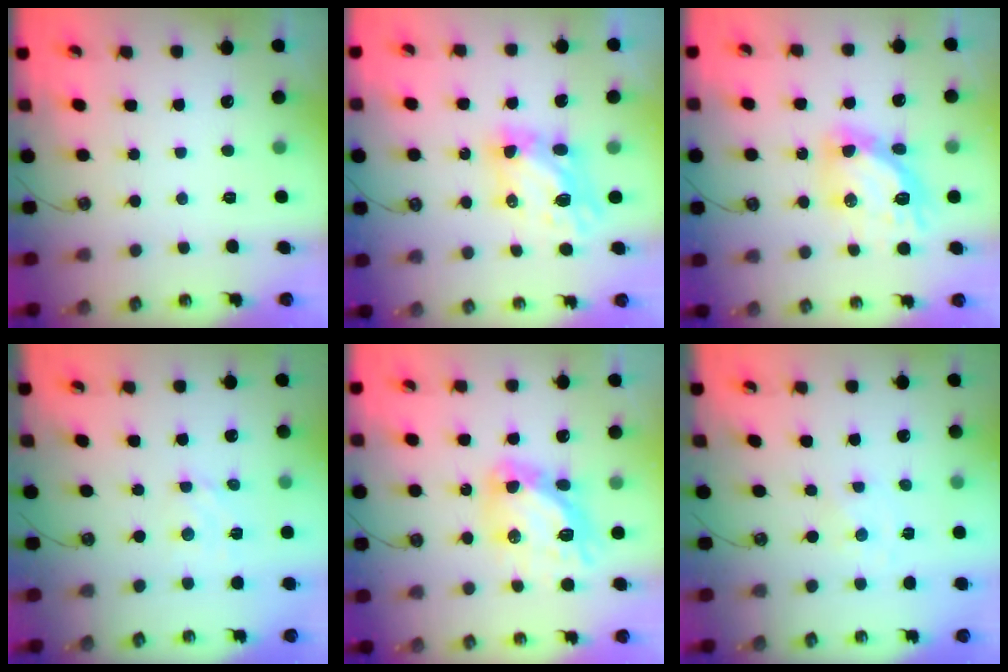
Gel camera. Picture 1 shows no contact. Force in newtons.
{"total": 6.6, "press": 6.6, "slide": 0.4}
{"total": 13.1, "press": 13.0, "slide": 1.4}
{"total": 2.8, "press": 2.8, "slide": 0.4}
{"total": 14.0, "press": 13.9, "slide": 1.7}
{"total": 0.0}